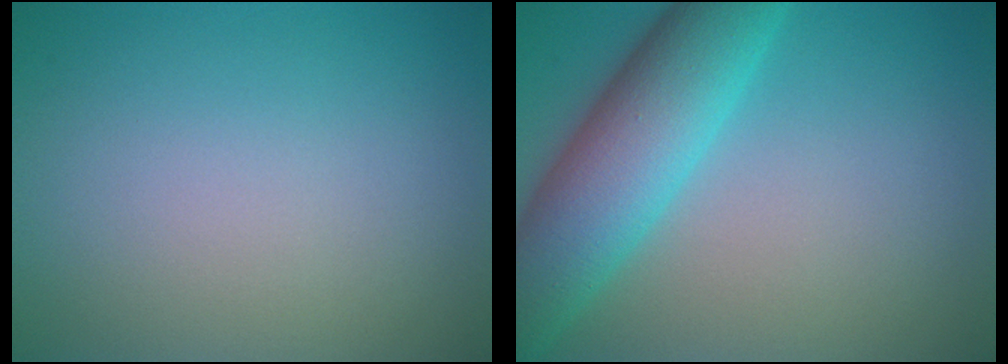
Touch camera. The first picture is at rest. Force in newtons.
{"total": 8.2, "press": 8.2, "slide": 0.2}